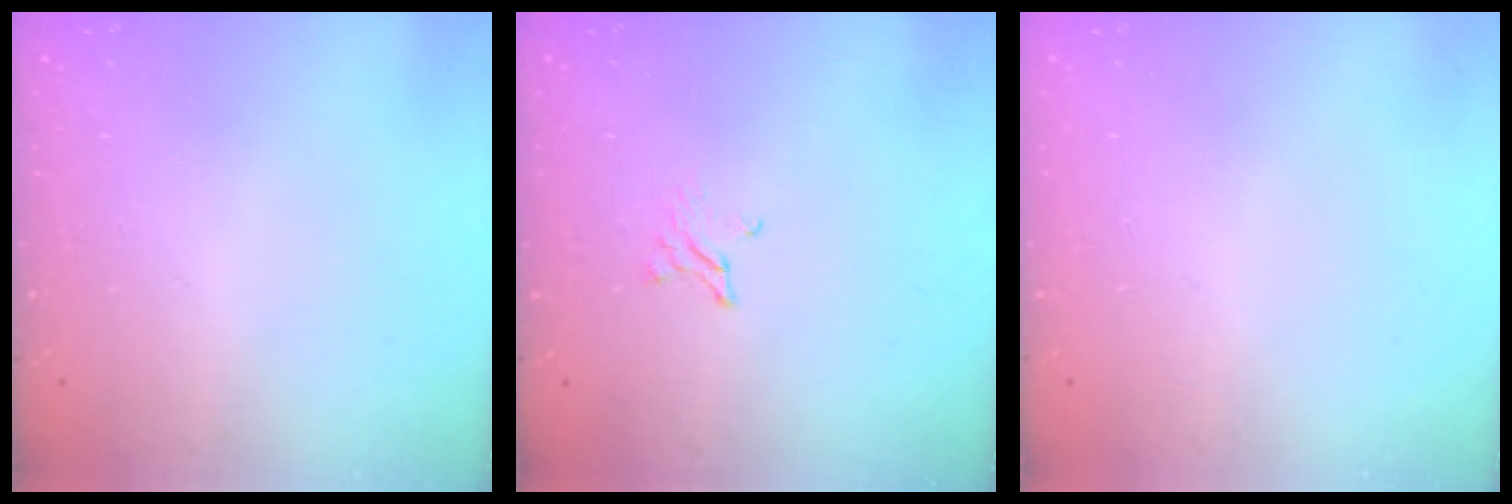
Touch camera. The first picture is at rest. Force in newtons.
{"total": 1.9, "press": 1.9, "slide": 0.3}
{"total": 0.0}